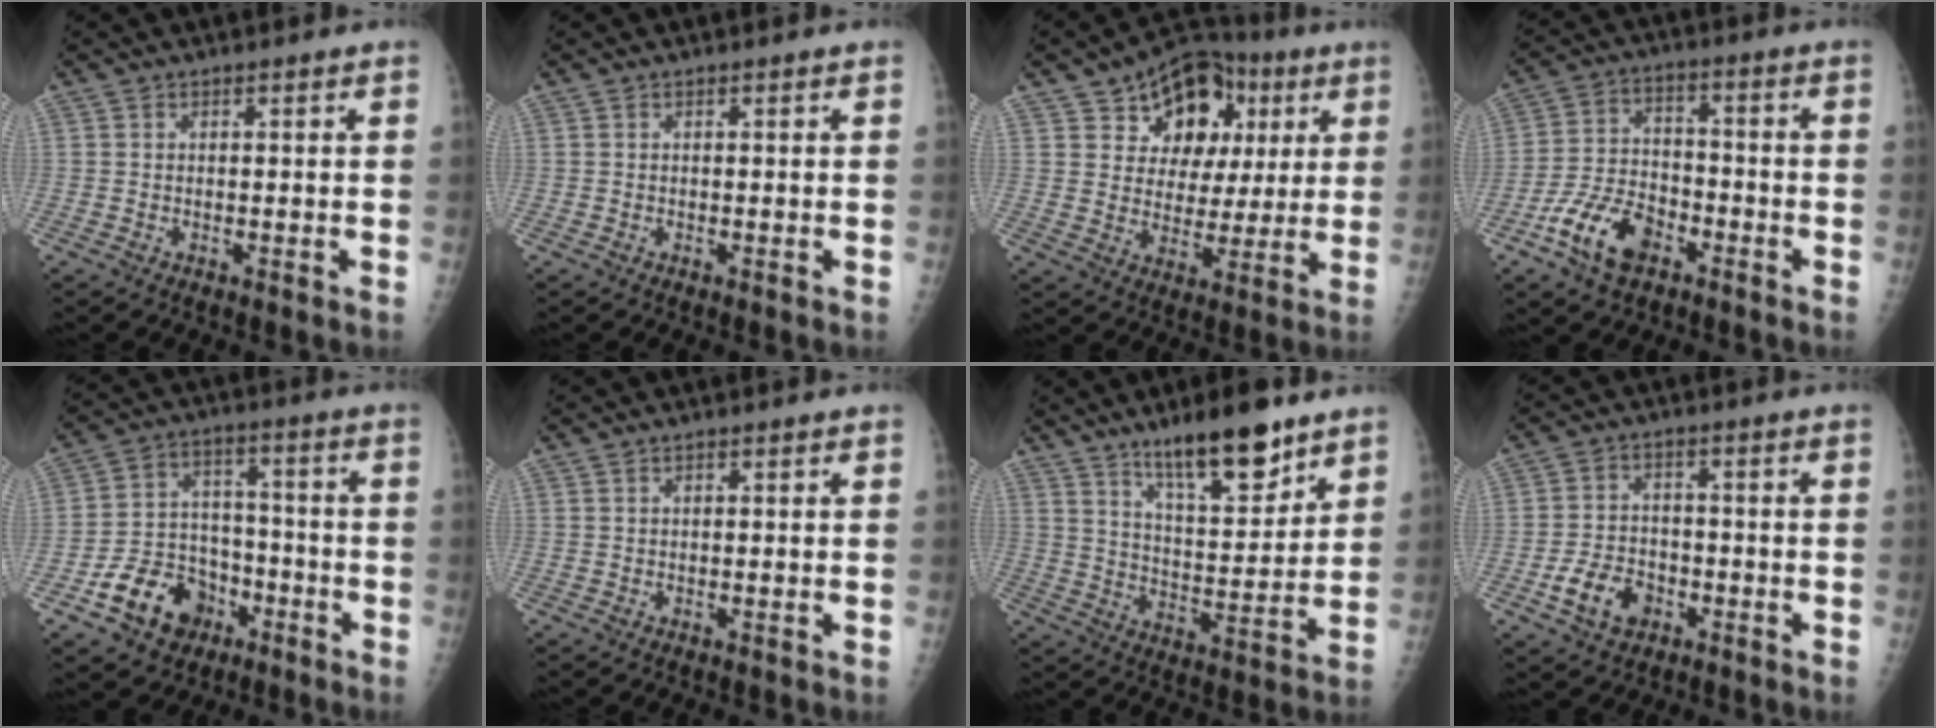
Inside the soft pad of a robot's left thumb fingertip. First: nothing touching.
{"total": 0.0}
{"total": 16.0, "force": [6.8, 11.5, 8.8], "torque": [-0.073, -0.001, 0.107]}
{"total": 11.4, "force": [-6.3, 6.9, 6.6], "torque": [-0.109, 0.033, -0.117]}
{"total": 13.1, "force": [-6.7, 9.8, 5.5], "torque": [-0.055, 0.058, -0.104]}
{"total": 0.0}
{"total": 14.7, "force": [10.2, 4.2, 9.7], "torque": [-0.126, -0.067, 0.176]}
{"total": 7.7, "force": [-3.5, 5.5, 4.1], "torque": [-0.055, 0.018, -0.057]}